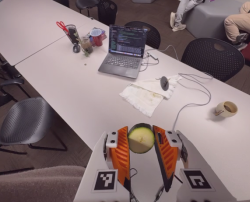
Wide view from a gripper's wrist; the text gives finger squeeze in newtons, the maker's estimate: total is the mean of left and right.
{"total": 10.5, "left": 10.8, "right": 10.1}